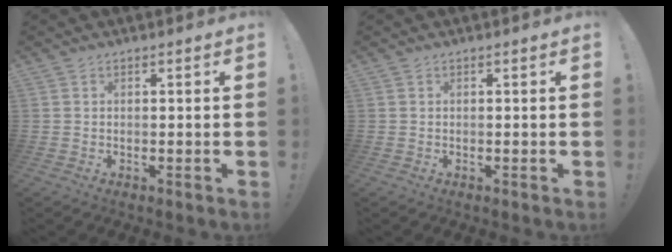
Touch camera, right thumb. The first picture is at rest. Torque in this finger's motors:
{"motor_torque": [-0.06, 0.06, 0.25, -0.09, 0.00]}